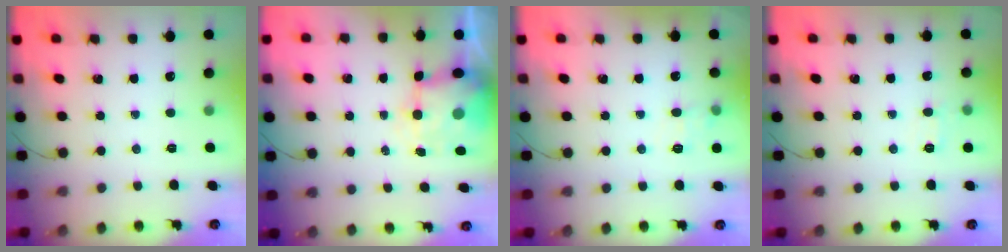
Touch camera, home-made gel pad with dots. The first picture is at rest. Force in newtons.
{"total": 5.7, "press": 5.5, "slide": 1.3}
{"total": 7.0, "press": 6.8, "slide": 1.7}
{"total": 5.9, "press": 5.7, "slide": 1.6}